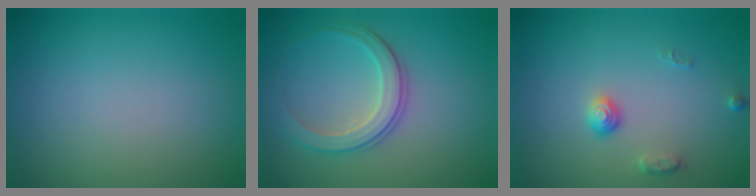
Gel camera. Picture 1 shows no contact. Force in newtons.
{"total": 2.9, "press": 2.8, "slide": 0.5}
{"total": 1.4, "press": 1.0, "slide": 1.0}